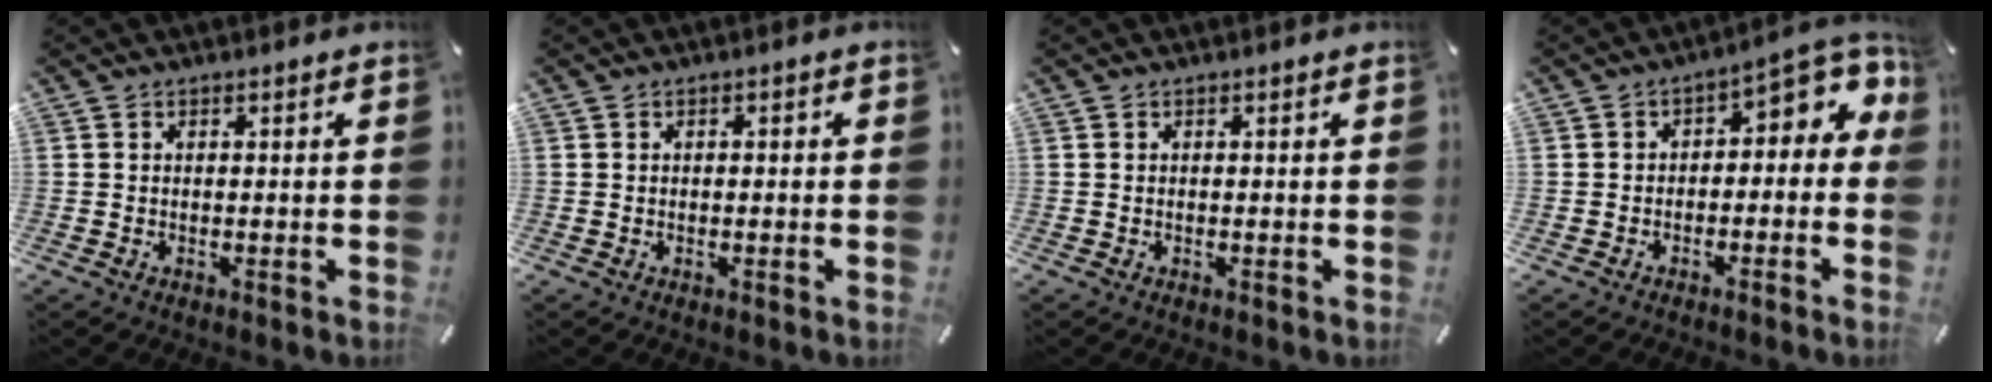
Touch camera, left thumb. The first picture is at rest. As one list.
[{"total": 0.6, "force": [-0.3, 0.5, 0.1], "torque": [0.000, 0.004, -0.006]}, {"total": 0.0}, {"total": 6.1, "force": [0.5, 4.2, 4.3], "torque": [-0.050, -0.009, 0.002]}]